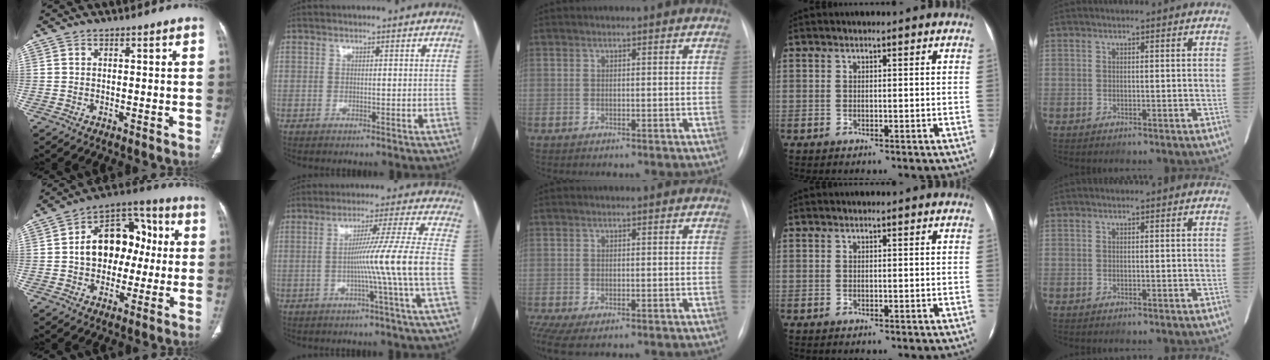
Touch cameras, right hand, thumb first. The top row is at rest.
{"thumb": {"total": 15.9, "force": [0.7, 11.3, 11.1], "torque": [-0.122, 0.038, 0.004]}, "index": {"total": 10.8, "force": [-2.2, -3.4, 10.0], "torque": [-0.159, -0.005, -0.035]}, "middle": {"total": 5.5, "force": [-2.5, 2.7, 4.1], "torque": [-0.095, -0.012, -0.037]}}